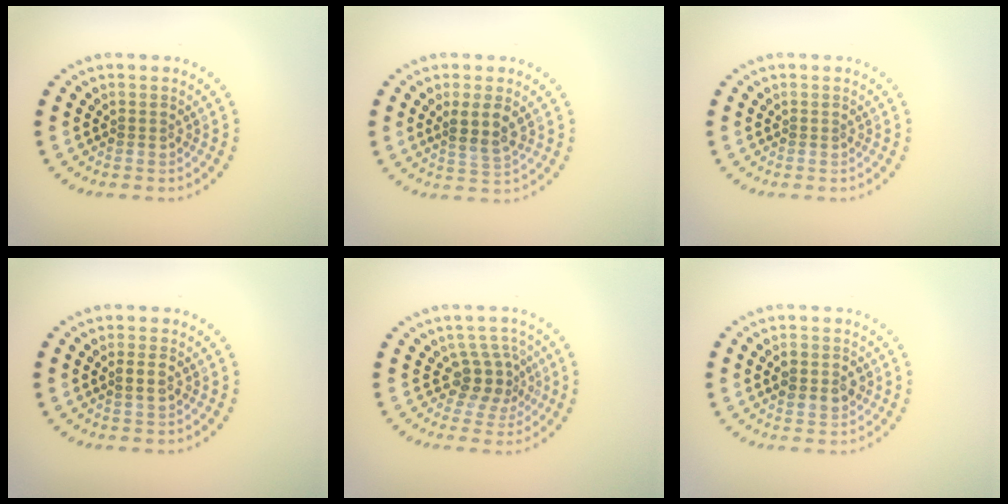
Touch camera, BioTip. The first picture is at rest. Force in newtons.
{"total": 2.5, "press": 2.2, "slide": 1.2}
{"total": 0.0}
{"total": 1.1, "press": 1.0, "slide": 0.5}
{"total": 3.2, "press": 2.4, "slide": 2.1}
{"total": 2.8, "press": 2.8, "slide": 0.0}